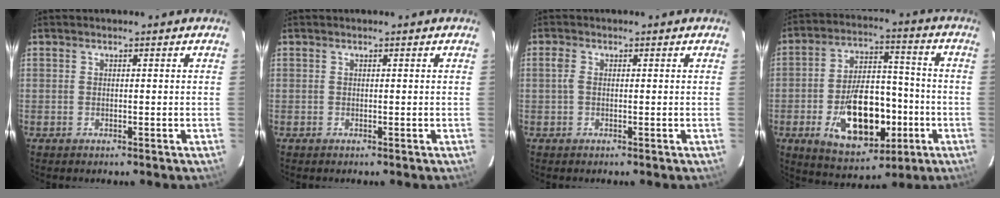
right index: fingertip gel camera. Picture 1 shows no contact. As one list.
[{"total": 0.0}, {"total": 1.5, "force": [0.0, 0.9, 1.2], "torque": [-0.027, 0.004, -0.001]}, {"total": 17.7, "force": [-5.6, 9.8, 13.7], "torque": [-0.252, 0.015, -0.069]}]